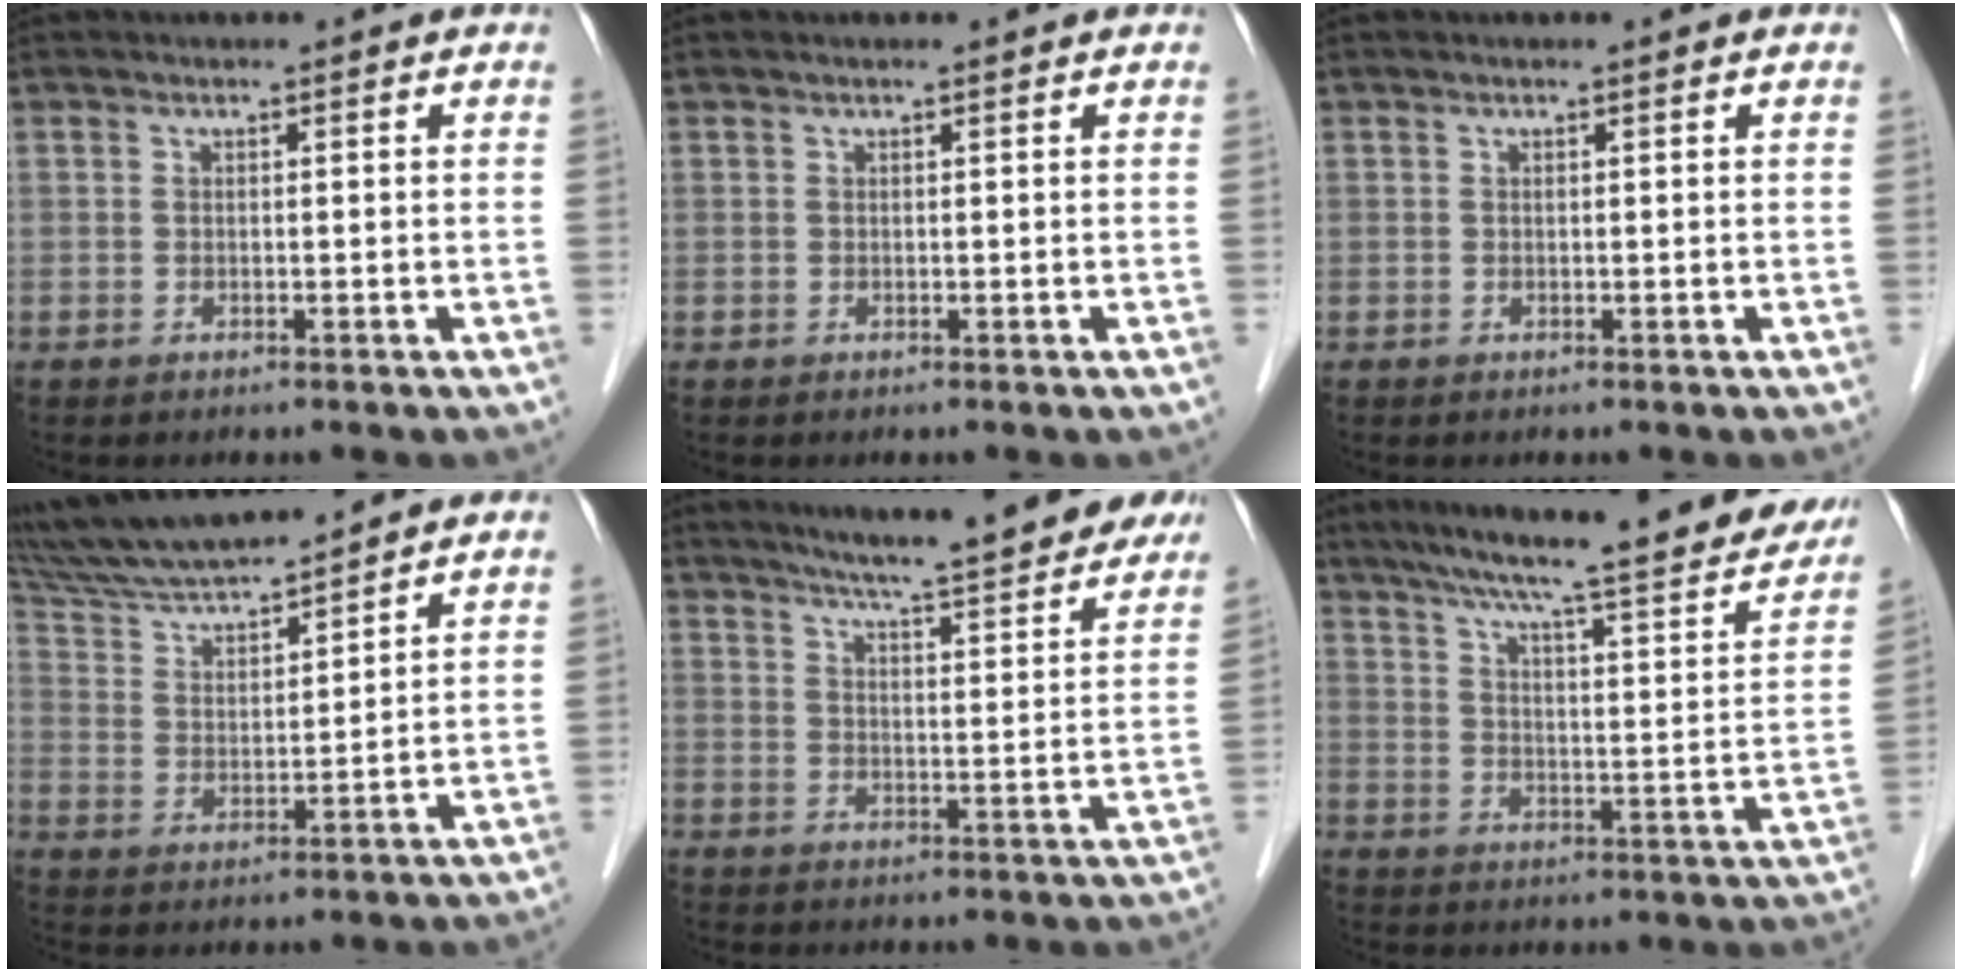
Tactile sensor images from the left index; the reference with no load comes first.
{"total": 0.6, "force": [0.5, 0.0, 0.3], "torque": [-0.007, 0.005, 0.009]}
{"total": 0.0}
{"total": 12.4, "force": [11.4, 0.5, 4.7], "torque": [-0.091, 0.019, 0.213]}
{"total": 19.2, "force": [16.7, 2.0, 9.3], "torque": [-0.130, 0.001, 0.214]}
{"total": 24.4, "force": [21.3, 2.6, 11.7], "torque": [-0.181, -0.022, 0.277]}